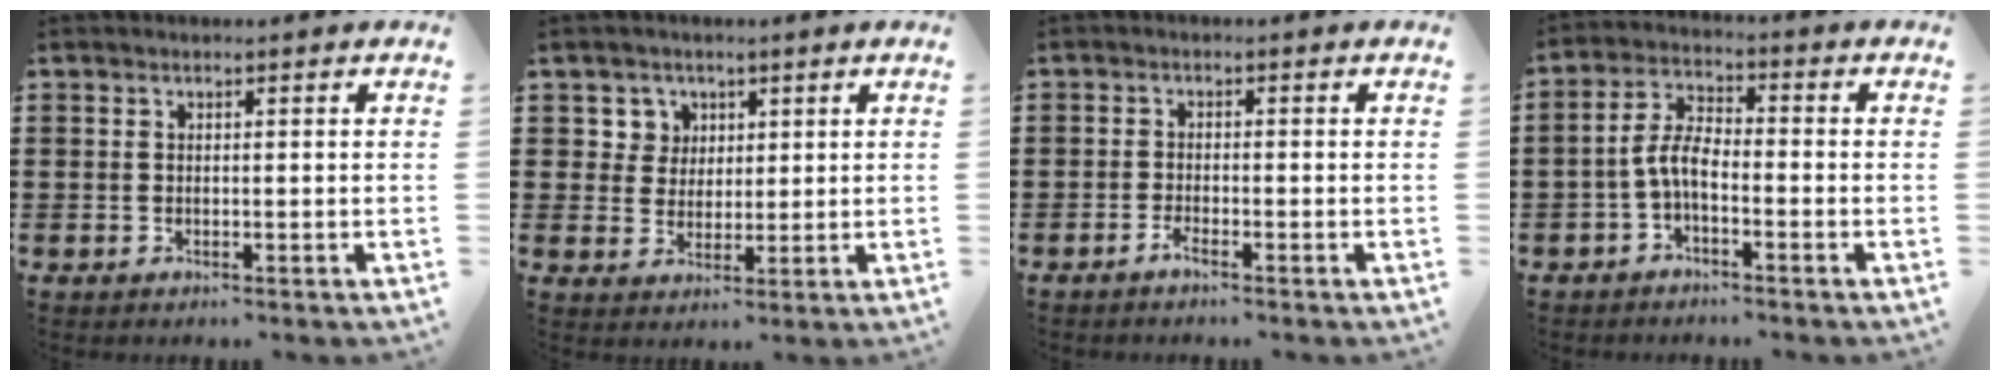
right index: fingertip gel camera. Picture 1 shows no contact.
{"total": 4.3, "force": [2.0, 3.7, 0.3], "torque": [-0.019, 0.012, 0.035]}
{"total": 1.5, "force": [-1.3, -0.1, 0.9], "torque": [-0.018, -0.006, -0.021]}
{"total": 5.0, "force": [-1.9, 2.0, 4.2], "torque": [-0.104, 0.002, -0.044]}